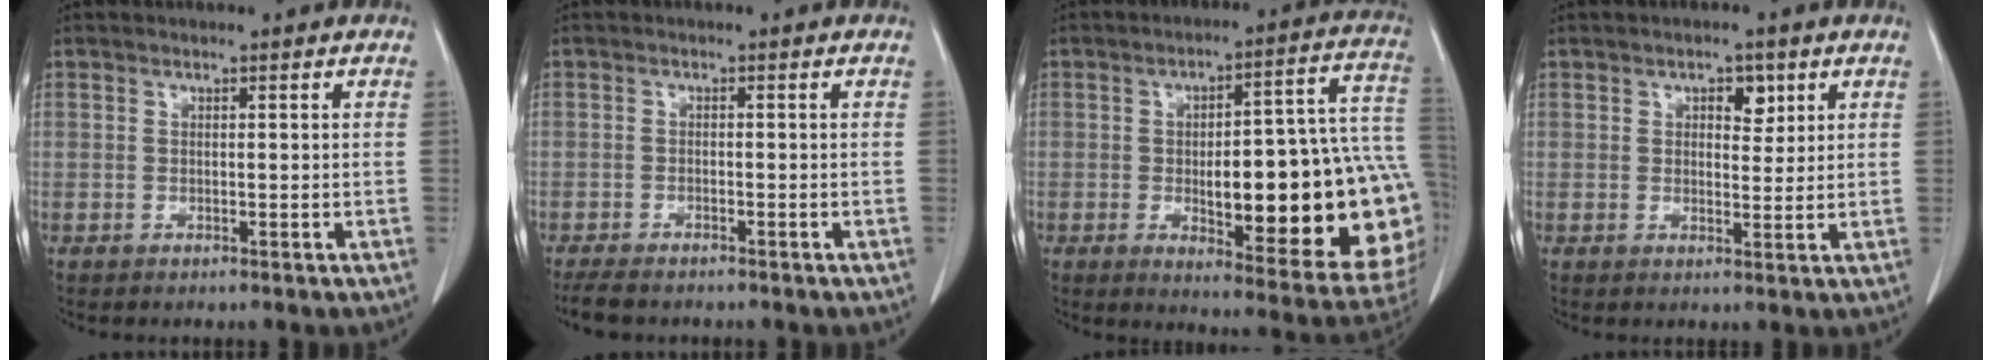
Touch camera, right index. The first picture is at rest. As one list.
[{"total": 4.6, "force": [-3.9, 1.2, 2.1], "torque": [-0.035, -0.010, -0.060]}, {"total": 26.0, "force": [-3.2, 6.1, 25.0], "torque": [-0.249, 0.024, -0.027]}, {"total": 3.3, "force": [1.6, 1.8, 2.3], "torque": [-0.030, 0.003, 0.023]}]